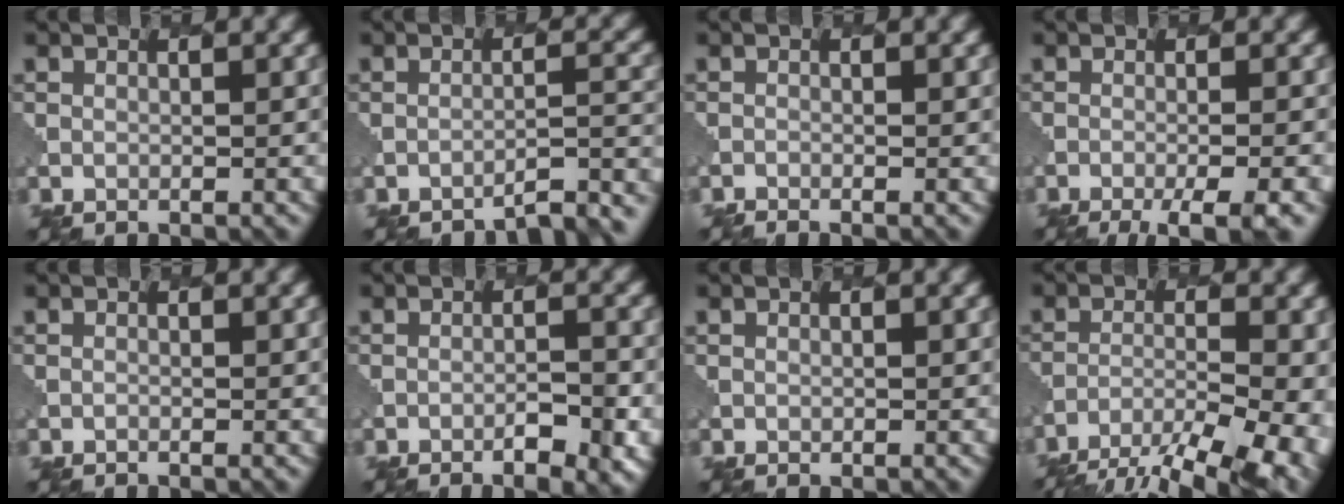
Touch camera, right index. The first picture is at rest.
{"total": 5.5, "force": [-5.0, 0.9, 2.0], "torque": [-0.009, 0.014, -0.068]}
{"total": 1.0, "force": [-0.9, 0.2, 0.4], "torque": [-0.001, -0.003, -0.017]}
{"total": 6.0, "force": [-3.5, 1.5, 4.6], "torque": [-0.057, -0.004, -0.046]}
{"total": 0.0}
{"total": 3.2, "force": [-1.6, 0.8, 2.6], "torque": [-0.046, 0.005, -0.024]}
{"total": 0.6, "force": [0.5, 0.3, 0.1], "torque": [-0.001, -0.002, 0.010]}
{"total": 11.8, "force": [-8.8, 4.2, 6.7], "torque": [-0.108, -0.025, -0.108]}